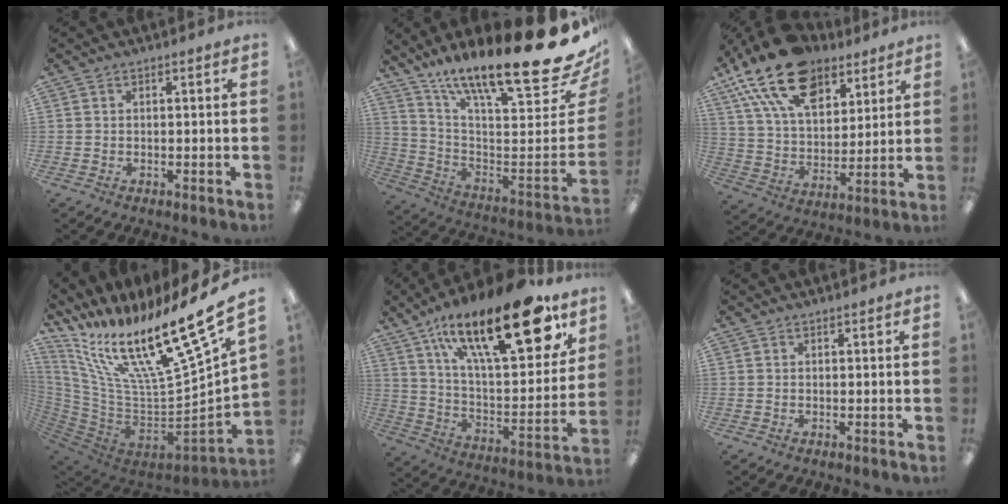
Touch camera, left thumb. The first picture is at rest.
{"total": 22.0, "force": [15.8, 2.7, 15.1], "torque": [-0.202, -0.136, 0.251]}
{"total": 20.8, "force": [13.0, 11.5, 11.5], "torque": [-0.215, -0.050, 0.236]}
{"total": 24.2, "force": [14.8, 6.2, 18.1], "torque": [-0.286, -0.128, 0.254]}
{"total": 28.3, "force": [16.3, 10.8, 20.4], "torque": [-0.297, -0.096, 0.271]}
{"total": 0.0}